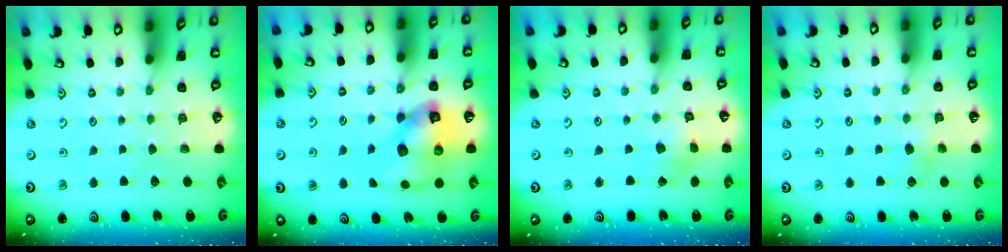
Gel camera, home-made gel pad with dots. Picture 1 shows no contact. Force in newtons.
{"total": 12.5, "press": 12.3, "slide": 2.1}
{"total": 2.6, "press": 2.5, "slide": 0.3}
{"total": 3.1, "press": 2.9, "slide": 1.1}